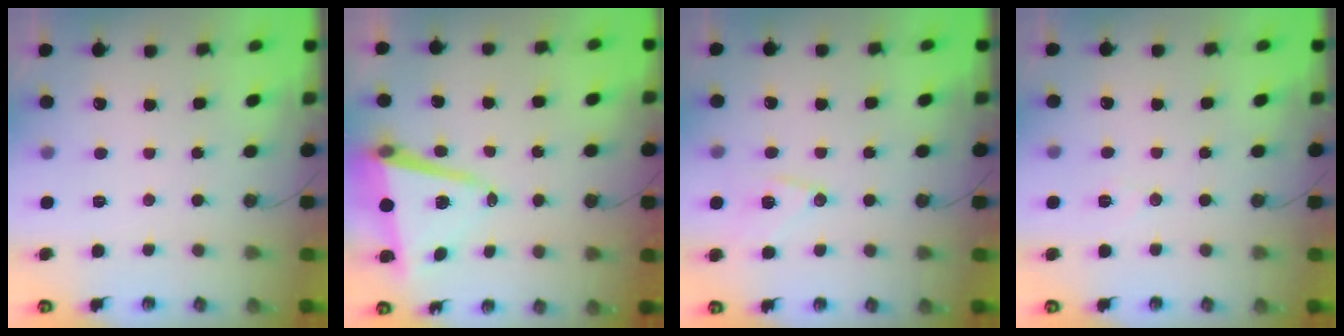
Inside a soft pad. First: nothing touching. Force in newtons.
{"total": 9.9, "press": 9.8, "slide": 1.6}
{"total": 10.8, "press": 10.8, "slide": 0.8}
{"total": 5.5, "press": 3.2, "slide": 4.4}